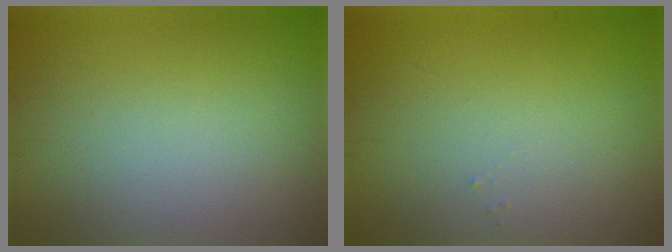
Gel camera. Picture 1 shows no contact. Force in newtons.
{"total": 0.0}